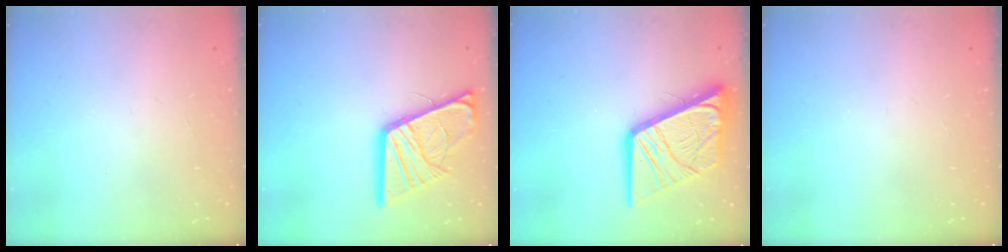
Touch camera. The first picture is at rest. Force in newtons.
{"total": 18.4, "press": 18.3, "slide": 2.0}
{"total": 19.2, "press": 19.0, "slide": 2.4}
{"total": 0.0}